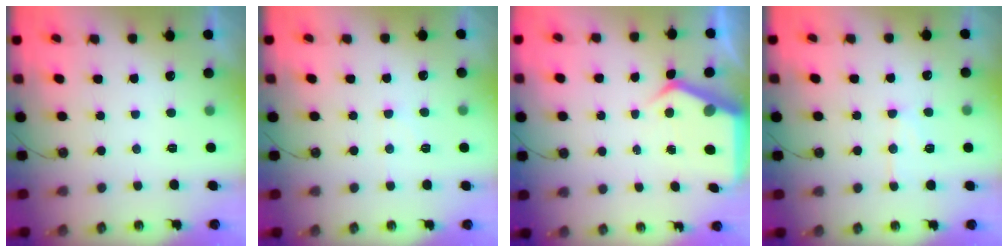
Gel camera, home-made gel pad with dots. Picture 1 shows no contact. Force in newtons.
{"total": 4.7, "press": 4.7, "slide": 0.5}
{"total": 6.0, "press": 6.0, "slide": 0.2}
{"total": 9.8, "press": 9.7, "slide": 0.9}